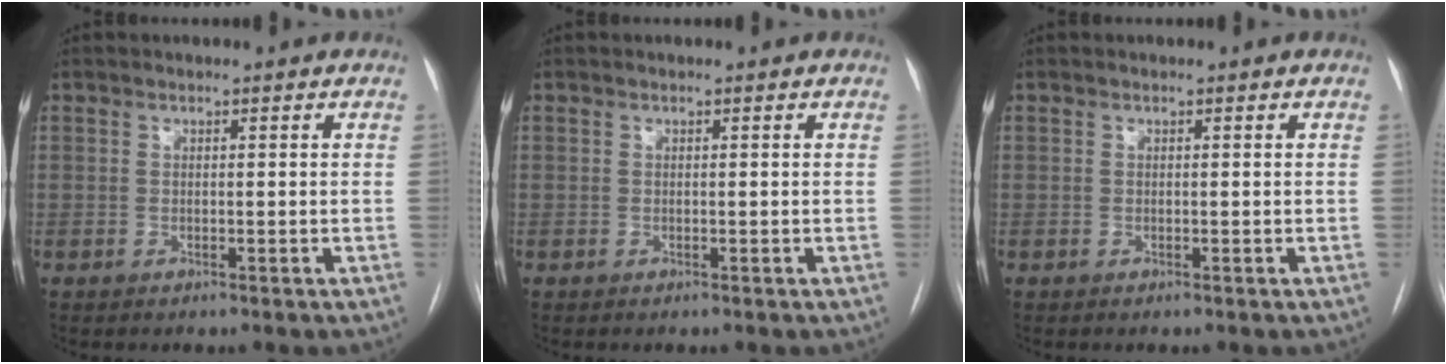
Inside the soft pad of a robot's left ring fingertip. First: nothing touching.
{"total": 0.0}
{"total": 0.0}